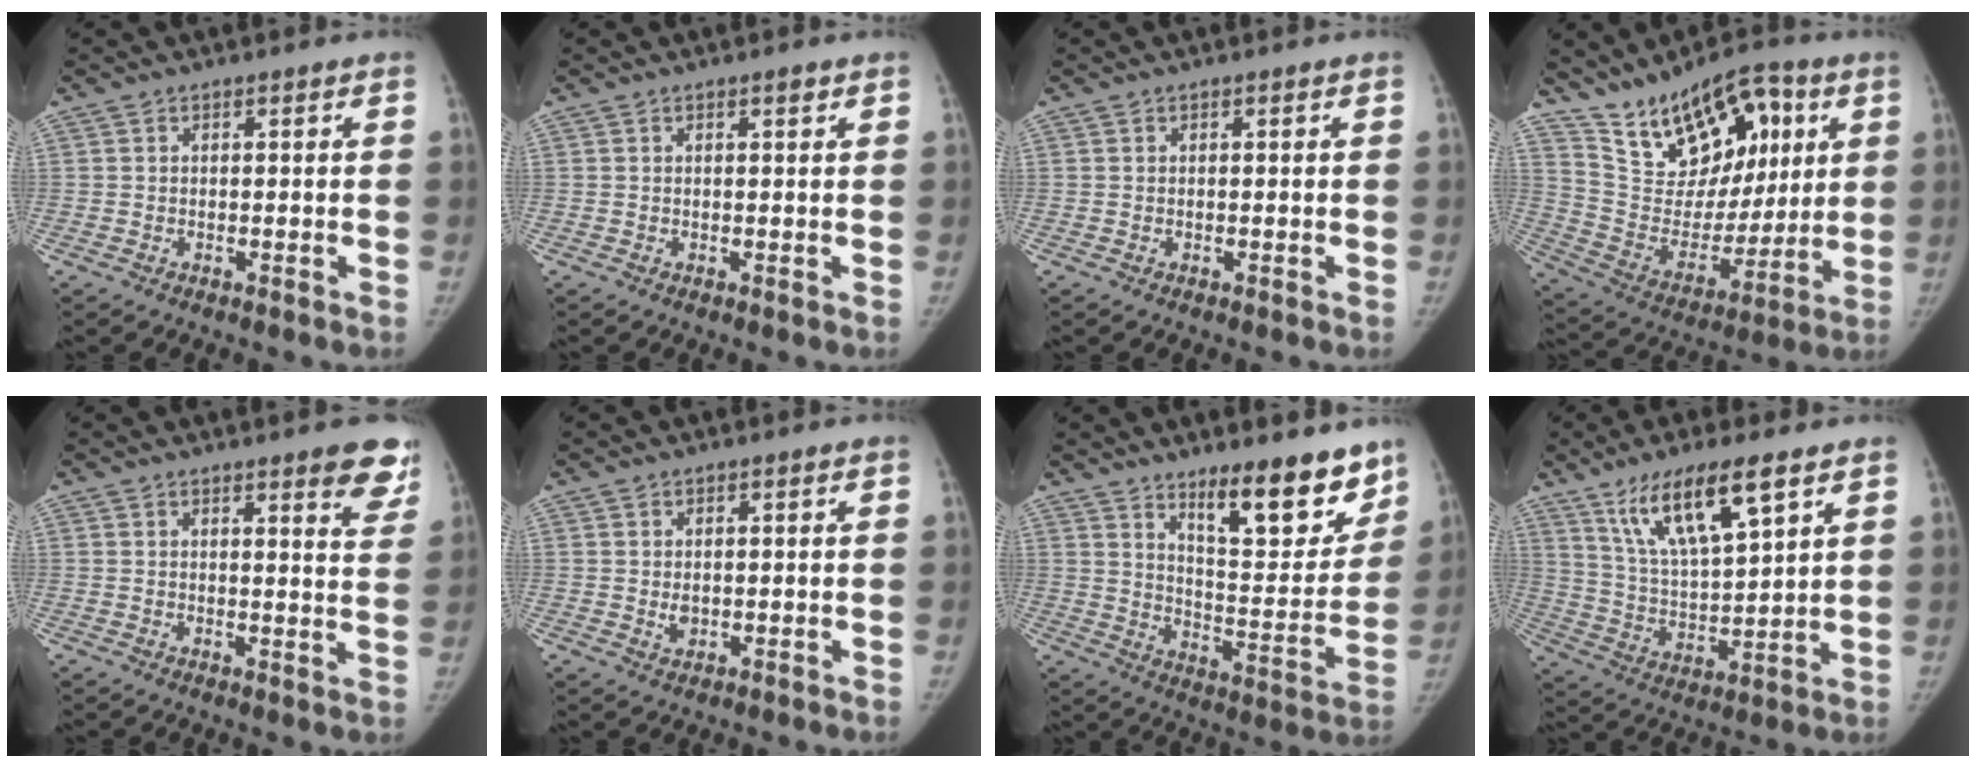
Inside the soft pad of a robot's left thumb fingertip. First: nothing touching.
{"total": 0.8, "force": [0.5, 0.2, 0.6], "torque": [-0.009, -0.002, 0.008]}
{"total": 0.0}
{"total": 21.2, "force": [10.6, 12.1, 13.7], "torque": [-0.170, -0.036, 0.192]}
{"total": 8.6, "force": [5.9, 2.2, 5.9], "torque": [-0.040, -0.029, 0.060]}
{"total": 2.1, "force": [0.1, 1.5, 1.4], "torque": [-0.017, -0.003, 0.007]}
{"total": 17.1, "force": [11.9, 5.2, 11.1], "torque": [-0.102, -0.093, 0.183]}
{"total": 15.2, "force": [8.9, 4.4, 11.5], "torque": [-0.189, -0.035, 0.172]}